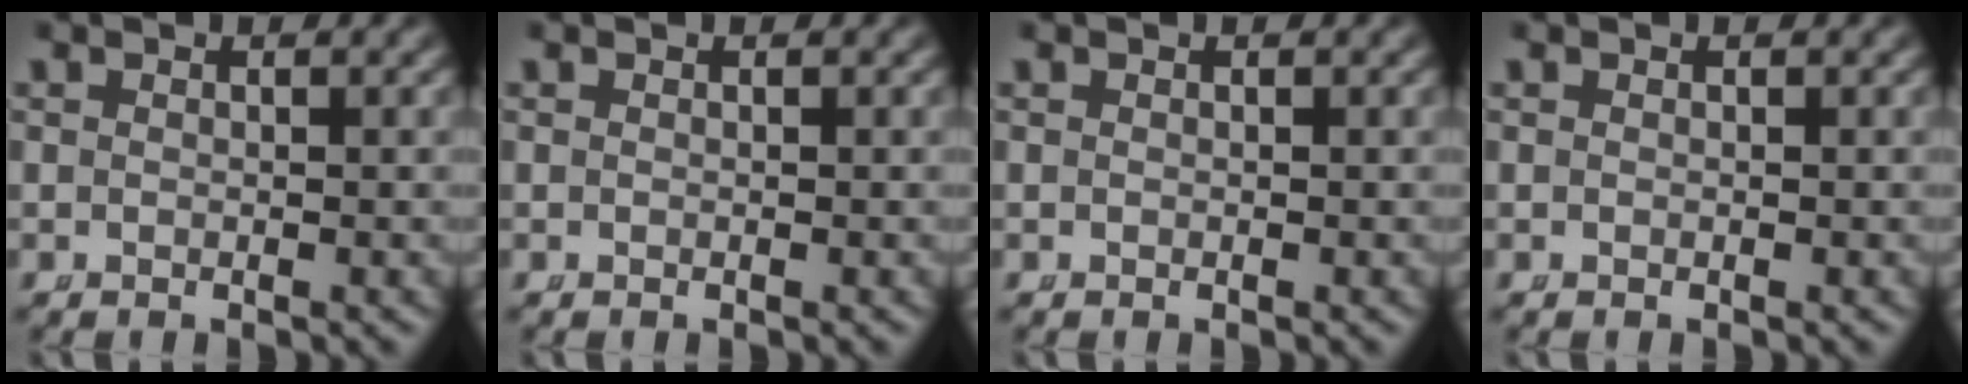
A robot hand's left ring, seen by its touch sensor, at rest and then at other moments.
{"total": 0.0}
{"total": 0.0}
{"total": 0.0}